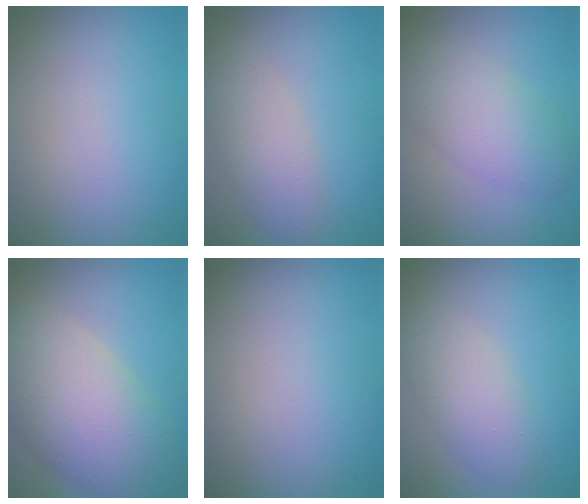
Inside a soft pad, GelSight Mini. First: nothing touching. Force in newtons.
{"total": 3.5, "press": 3.5, "slide": 0.2}
{"total": 4.9, "press": 4.9, "slide": 0.3}
{"total": 10.2, "press": 10.2, "slide": 0.6}
{"total": 0.0}
{"total": 3.8, "press": 3.8, "slide": 0.1}